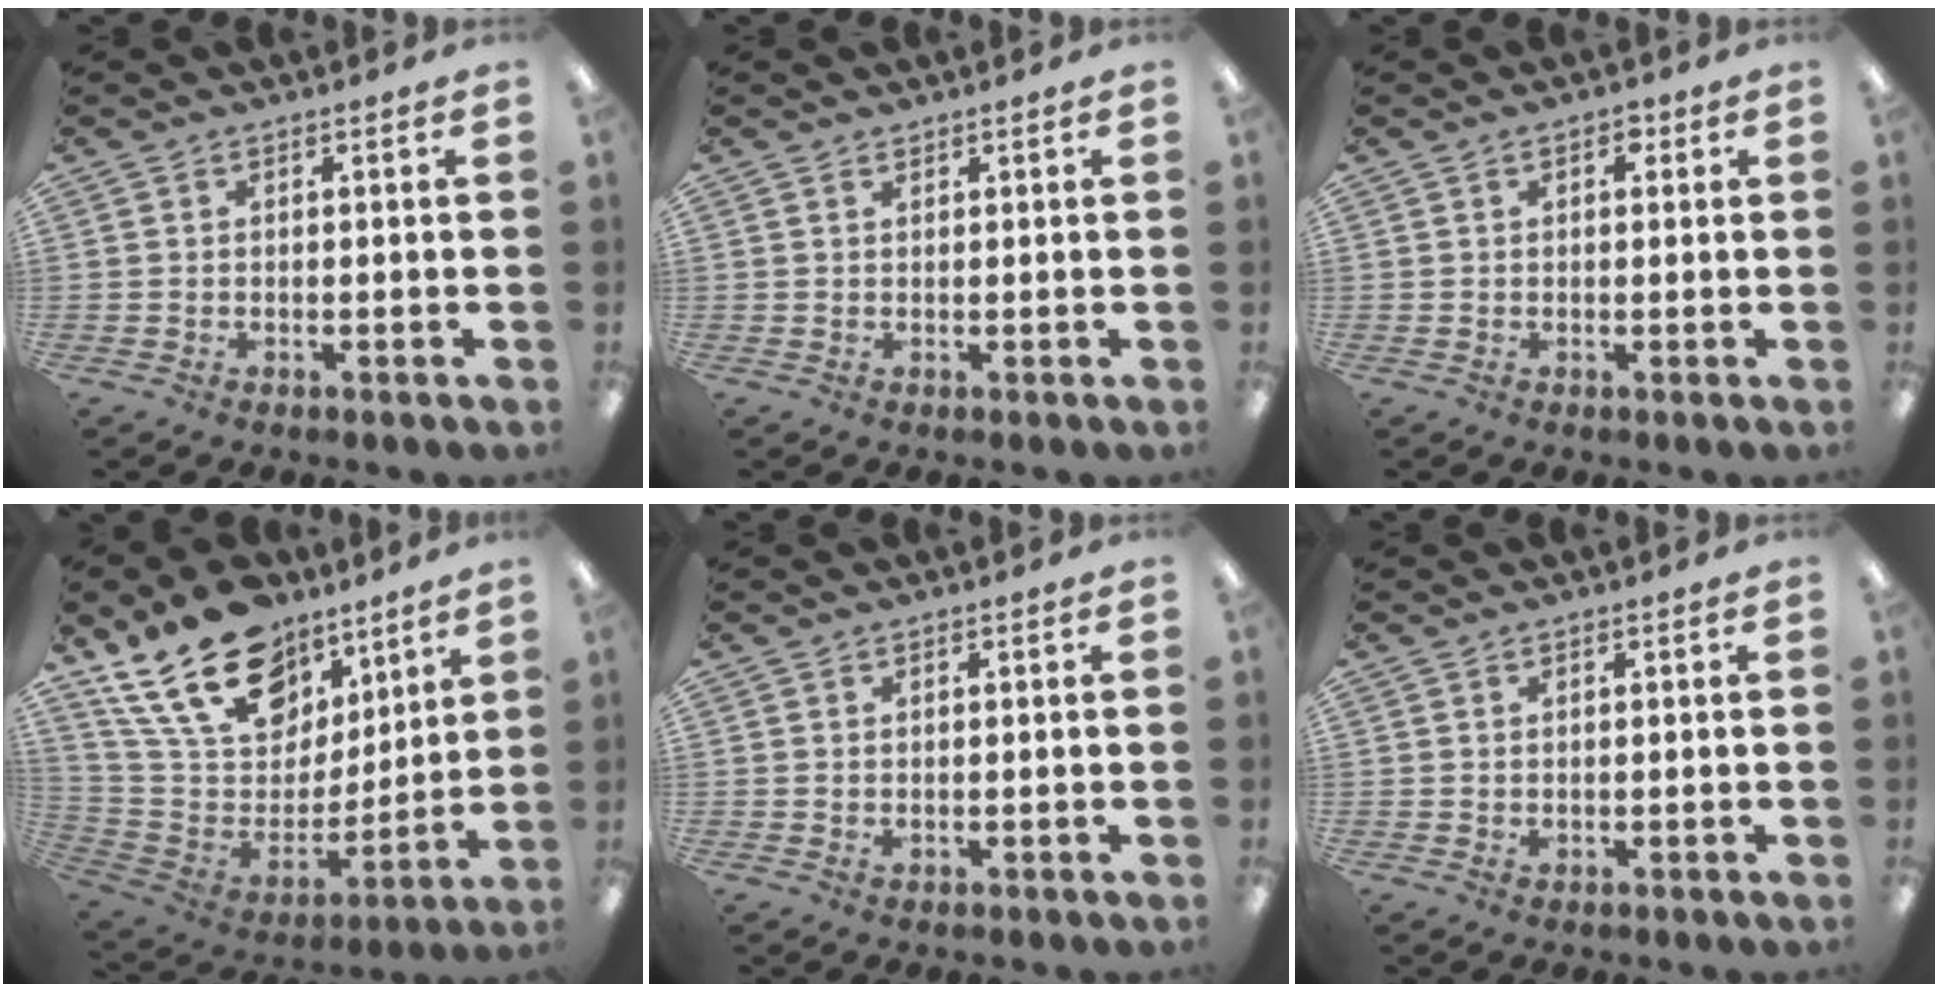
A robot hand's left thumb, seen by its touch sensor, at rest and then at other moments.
{"total": 0.8, "force": [0.7, 0.3, 0.2], "torque": [-0.004, 0.001, 0.013]}
{"total": 2.3, "force": [1.0, 1.3, 1.6], "torque": [-0.017, 0.000, 0.014]}
{"total": 22.3, "force": [14.9, 13.0, 10.3], "torque": [-0.188, -0.082, 0.276]}
{"total": 0.7, "force": [0.5, 0.2, 0.4], "torque": [-0.003, -0.001, 0.007]}
{"total": 0.7, "force": [0.5, 0.3, 0.4], "torque": [-0.009, 0.002, 0.010]}